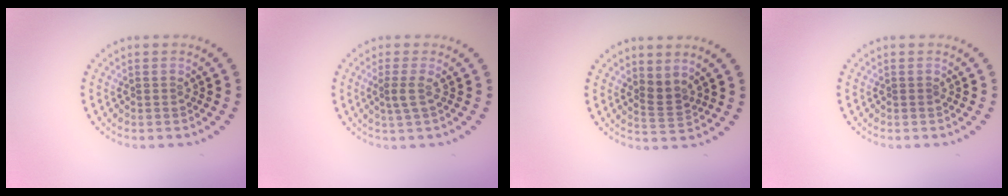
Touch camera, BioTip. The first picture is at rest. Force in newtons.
{"total": 1.5, "press": 1.1, "slide": 1.1}
{"total": 1.9, "press": 1.3, "slide": 1.3}
{"total": 0.0}